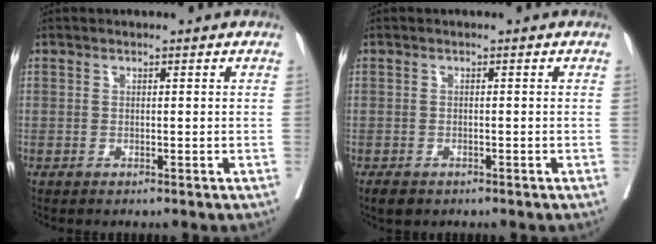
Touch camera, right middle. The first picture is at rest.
{"total": 2.5, "force": [-1.9, 1.3, 1.0], "torque": [-0.018, -0.004, -0.026]}